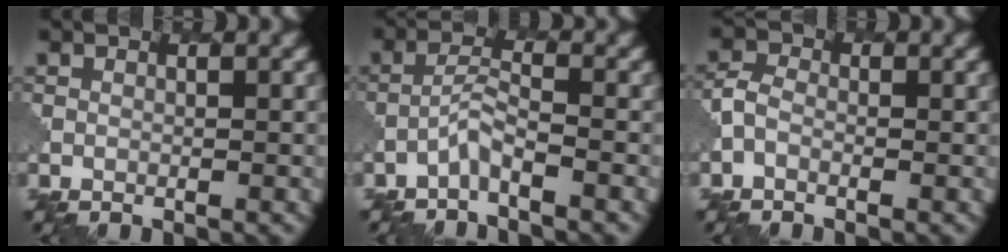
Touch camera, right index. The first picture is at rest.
{"total": 1.9, "force": [-1.5, 0.1, 1.1], "torque": [-0.024, 0.007, -0.037]}
{"total": 1.4, "force": [-0.8, 0.9, 0.7], "torque": [-0.020, 0.002, -0.026]}